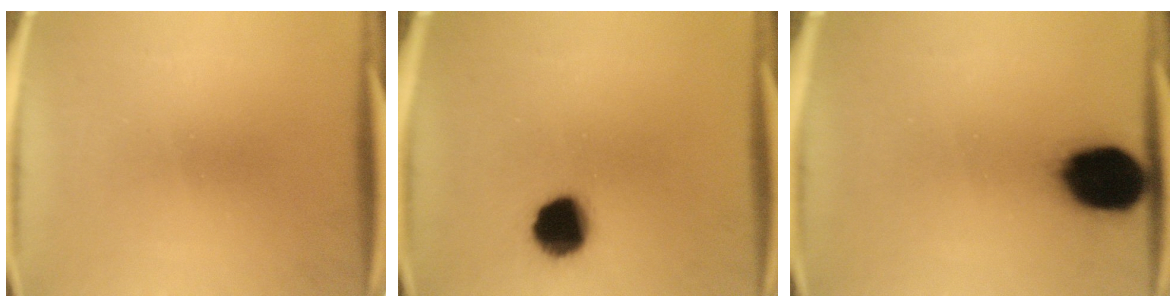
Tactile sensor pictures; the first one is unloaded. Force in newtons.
{"total": 10.6}
{"total": 17.5}